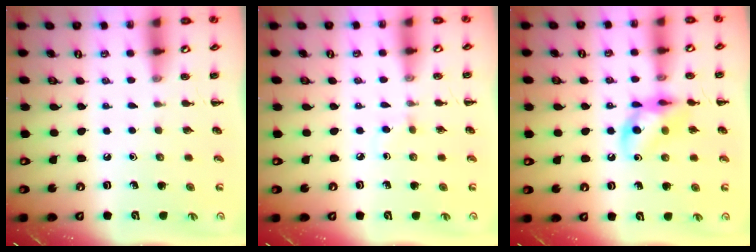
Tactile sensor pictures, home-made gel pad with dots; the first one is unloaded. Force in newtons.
{"total": 2.3, "press": 2.1, "slide": 1.0}
{"total": 12.0, "press": 11.9, "slide": 1.8}